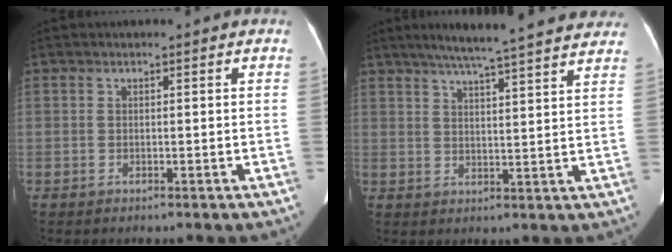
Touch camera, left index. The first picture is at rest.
{"total": 19.4, "force": [16.7, 1.4, 9.7], "torque": [-0.145, 0.023, 0.215]}